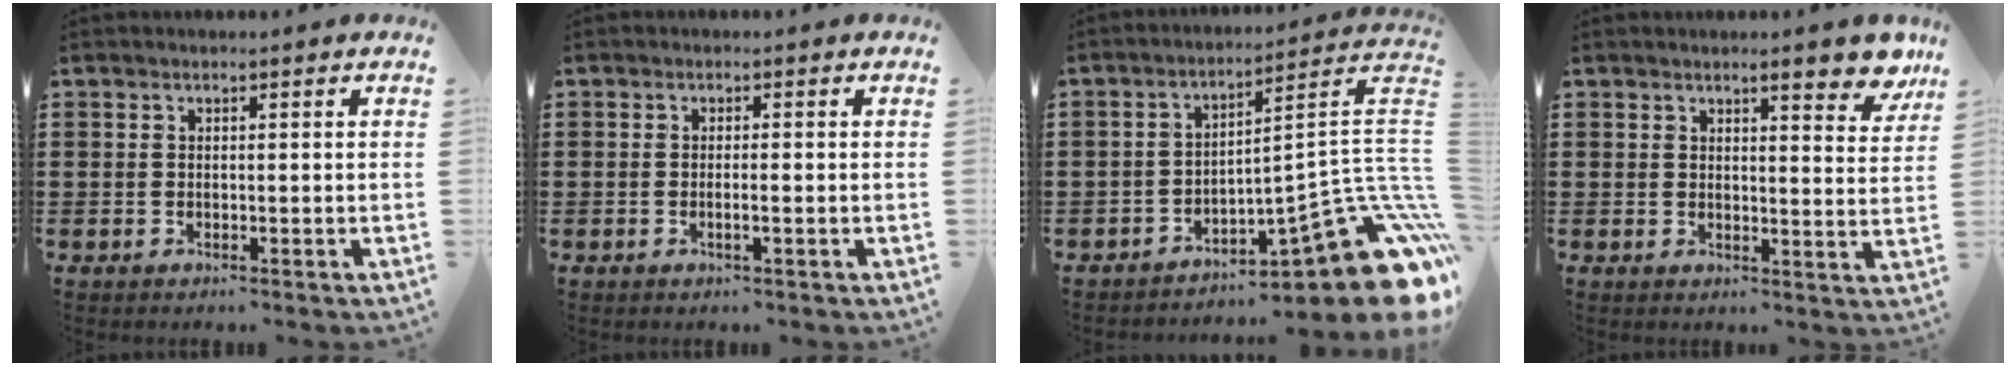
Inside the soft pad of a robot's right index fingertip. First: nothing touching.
{"total": 1.4, "force": [-0.6, -0.1, 1.3], "torque": [-0.022, -0.005, -0.010]}
{"total": 12.3, "force": [-5.8, 3.2, 10.3], "torque": [-0.126, -0.012, -0.098]}
{"total": 5.9, "force": [4.5, 1.3, 3.6], "torque": [-0.051, -0.013, 0.072]}